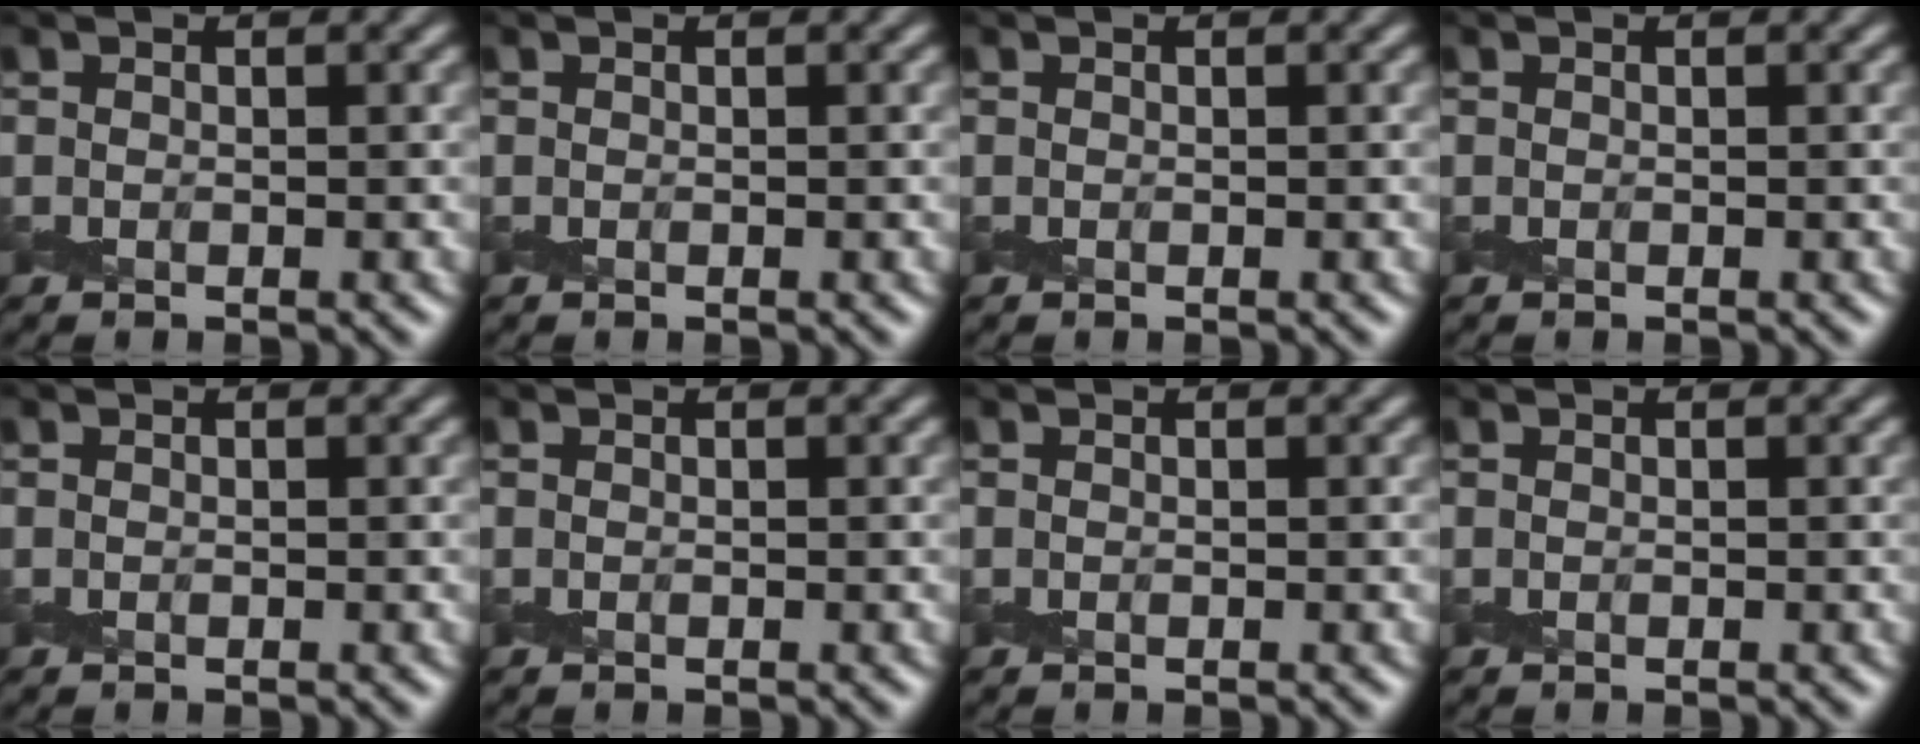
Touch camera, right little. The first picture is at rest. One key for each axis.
{"total": 0.0}
{"total": 0.0}
{"total": 0.0}
{"total": 0.0}
{"total": 0.0}
{"total": 0.0}
{"total": 0.0}